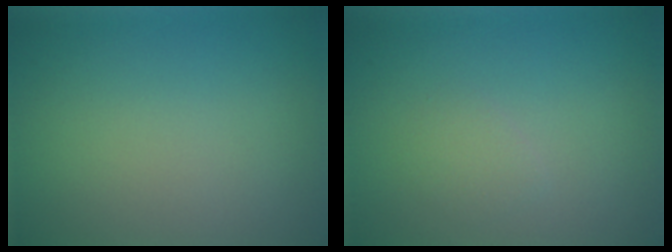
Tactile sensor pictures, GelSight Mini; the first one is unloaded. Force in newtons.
{"total": 1.1, "press": 1.1, "slide": 0.0}